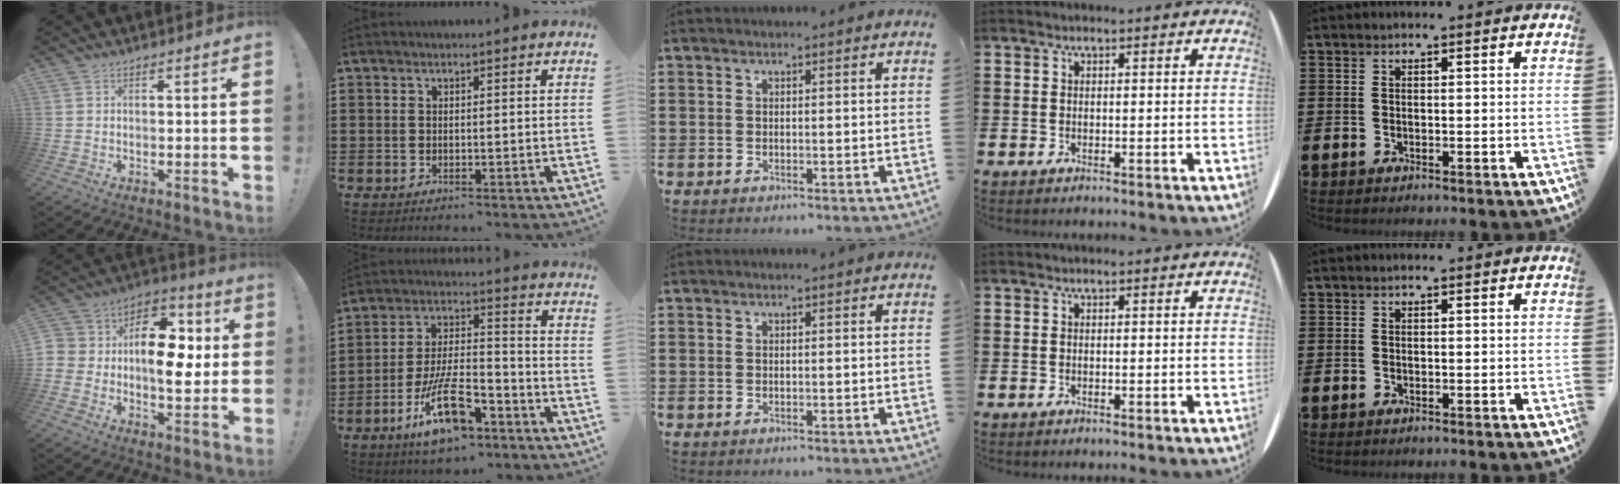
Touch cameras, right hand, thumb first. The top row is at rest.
{"thumb": {"total": 13.7, "force": [-1.4, 10.0, 9.3], "torque": [-0.127, 0.018, -0.022]}, "index": {"total": 13.1, "force": [-7.4, 4.7, 9.8], "torque": [-0.196, 0.017, -0.136]}}